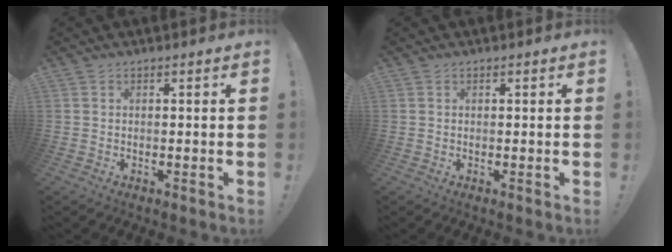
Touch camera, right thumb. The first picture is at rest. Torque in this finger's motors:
{"motor_torque": [-0.07, -0.23, -0.10, 0.19, -0.03]}